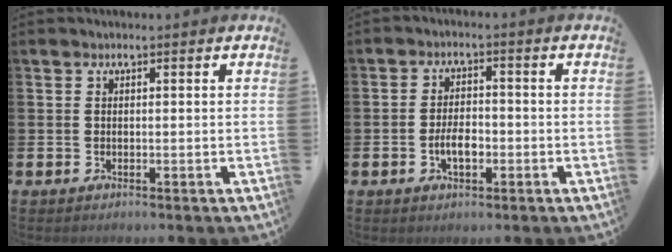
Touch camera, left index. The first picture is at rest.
{"total": 3.6, "force": [-1.0, 1.9, 2.9], "torque": [-0.039, 0.000, -0.022]}